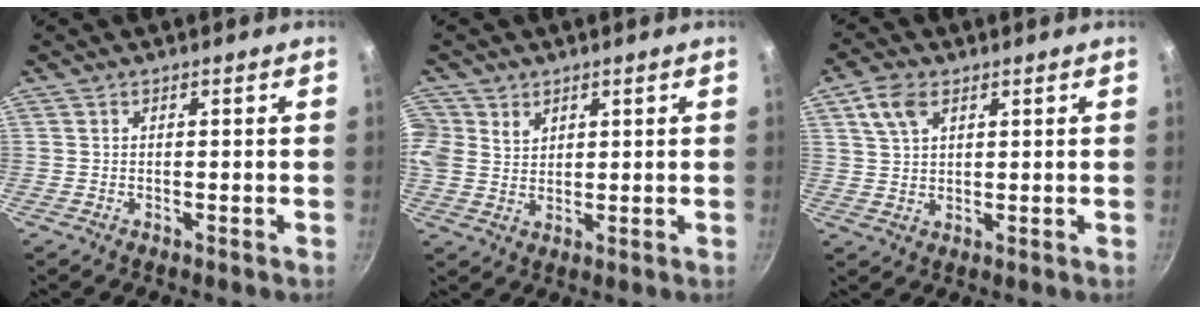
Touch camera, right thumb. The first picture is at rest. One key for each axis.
{"total": 9.4, "fx": 3.7, "fy": 8.0, "fz": 3.4, "tx": -0.079, "ty": 0.013, "tz": 0.078}
{"total": 5.9, "fx": 2.8, "fy": 3.5, "fz": 3.9, "tx": -0.067, "ty": 0.000, "tz": 0.055}